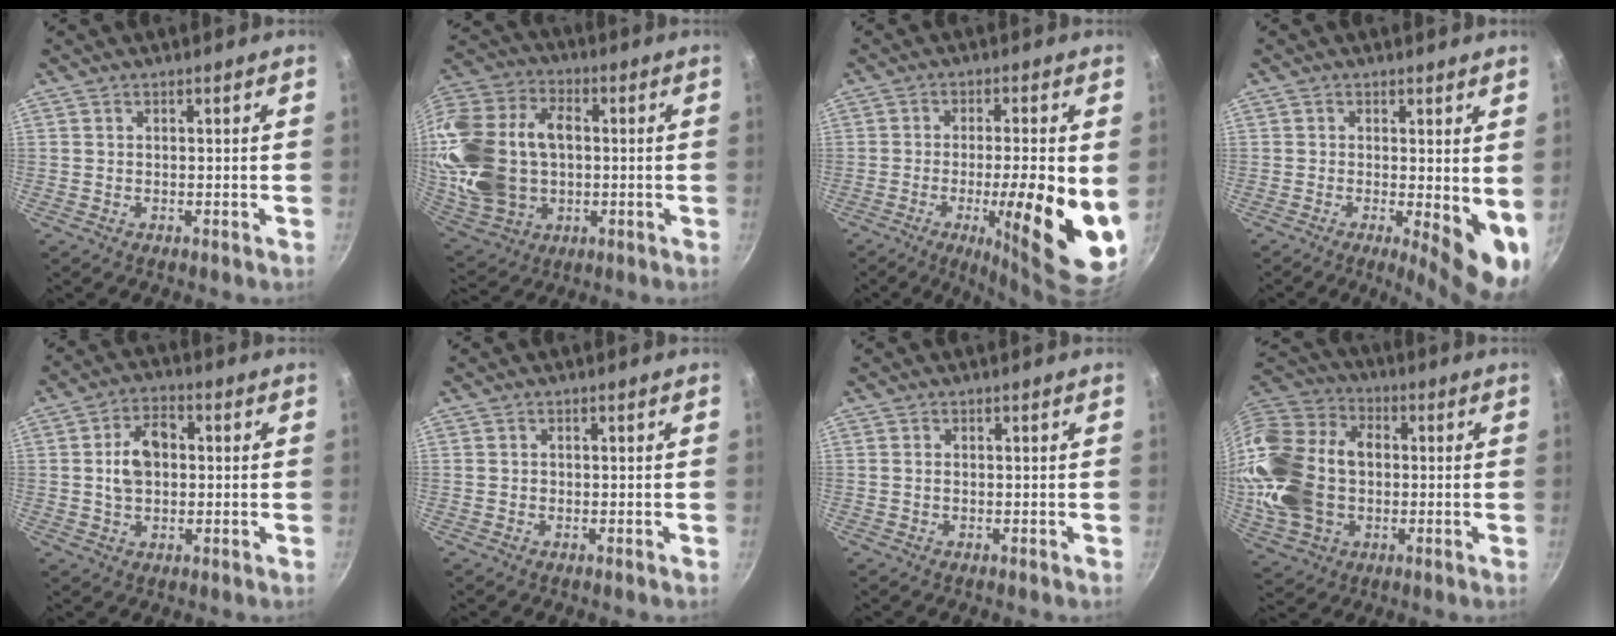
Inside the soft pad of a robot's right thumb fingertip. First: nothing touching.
{"total": 23.9, "force": [0.4, 17.1, 16.8], "torque": [-0.338, 0.029, 0.019]}
{"total": 17.6, "force": [-3.4, 4.1, 16.8], "torque": [-0.226, -0.009, -0.049]}
{"total": 8.8, "force": [-0.7, 2.9, 8.3], "torque": [-0.093, -0.013, -0.006]}
{"total": 8.0, "force": [0.6, 5.4, 5.8], "torque": [-0.079, 0.015, 0.005]}
{"total": 0.6, "force": [-0.1, 0.6, 0.2], "torque": [-0.002, 0.002, -0.003]}
{"total": 0.8, "force": [-0.1, 0.6, 0.5], "torque": [-0.009, 0.003, -0.002]}
{"total": 22.7, "force": [-0.7, 16.5, 15.6], "torque": [-0.295, 0.035, -0.005]}